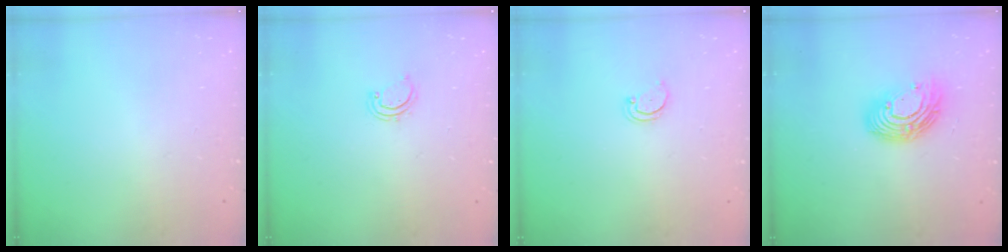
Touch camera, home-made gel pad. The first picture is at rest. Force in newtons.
{"total": 2.9, "press": 2.9, "slide": 0.3}
{"total": 2.7, "press": 2.7, "slide": 0.3}
{"total": 12.9, "press": 12.9, "slide": 0.4}